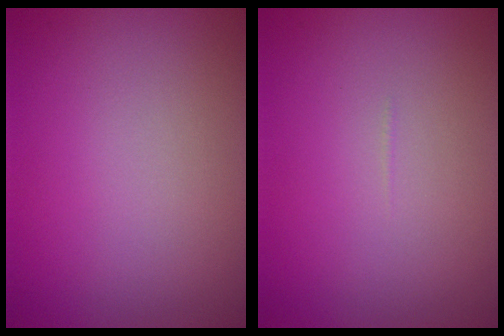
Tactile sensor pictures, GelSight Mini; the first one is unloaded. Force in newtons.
{"total": 0.0}